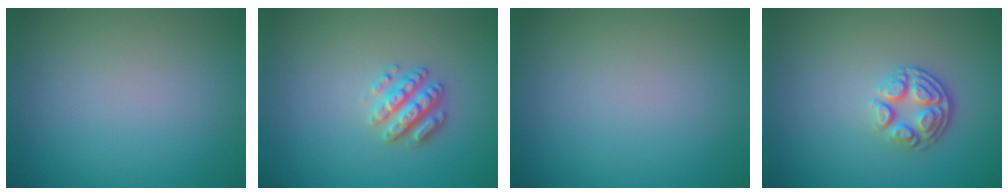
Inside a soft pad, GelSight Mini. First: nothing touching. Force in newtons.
{"total": 2.8, "press": 2.7, "slide": 0.6}
{"total": 0.0}
{"total": 3.6, "press": 2.6, "slide": 2.4}